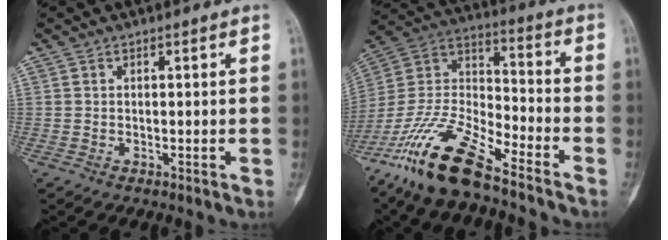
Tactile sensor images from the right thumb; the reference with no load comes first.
{"total": 18.7, "force": [-13.6, 5.2, 11.6], "torque": [-0.240, 0.061, -0.260]}